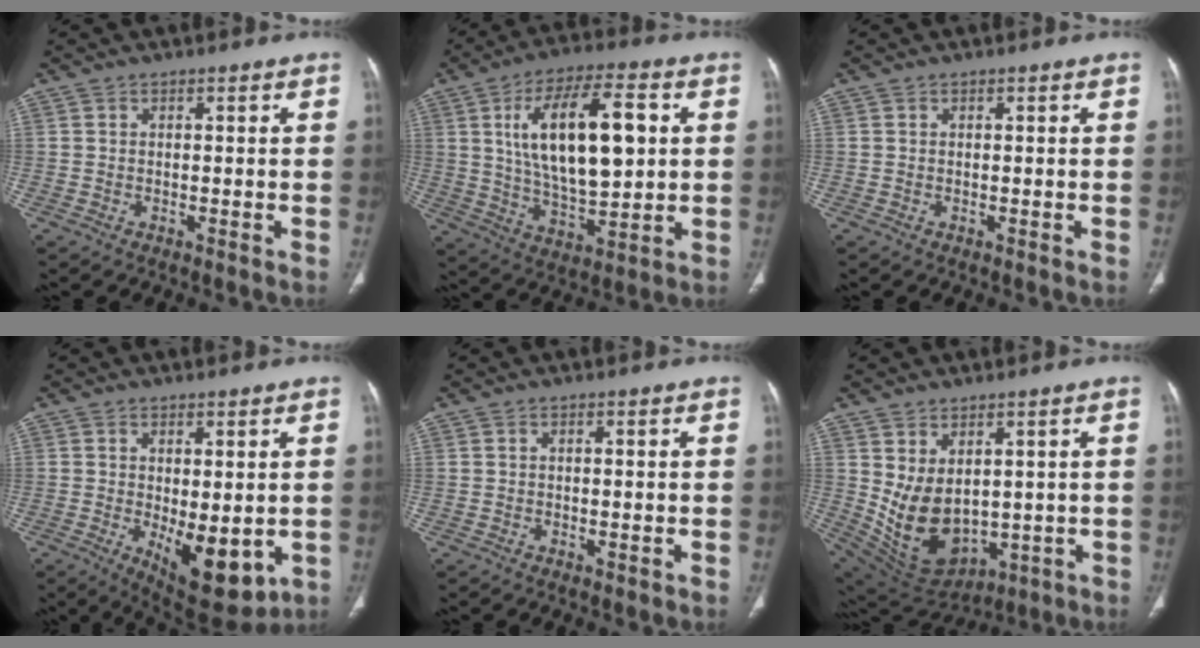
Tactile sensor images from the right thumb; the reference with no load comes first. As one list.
[{"total": 19.2, "force": [4.1, 8.2, 16.8], "torque": [-0.271, -0.004, 0.076]}, {"total": 0.0}, {"total": 12.0, "force": [-2.5, 5.2, 10.5], "torque": [-0.135, -0.021, -0.016]}, {"total": 1.1, "force": [-0.4, 0.5, 1.0], "torque": [-0.012, -0.001, -0.002]}, {"total": 12.7, "force": [0.8, 8.3, 9.5], "torque": [-0.148, -0.017, 0.057]}]